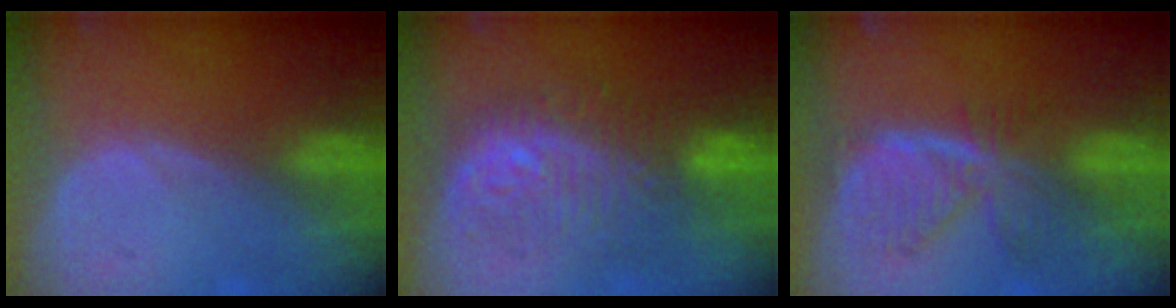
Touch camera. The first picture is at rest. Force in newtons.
{"total": 9.7, "press": 9.6, "slide": 0.9}
{"total": 7.9, "press": 6.9, "slide": 3.9}